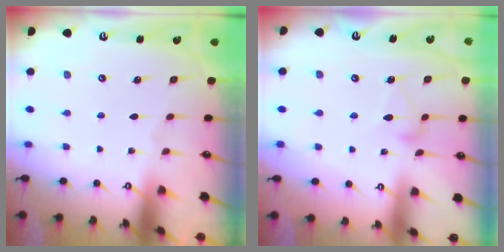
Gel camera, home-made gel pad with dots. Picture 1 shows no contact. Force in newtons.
{"total": 6.2, "press": 6.2, "slide": 0.3}